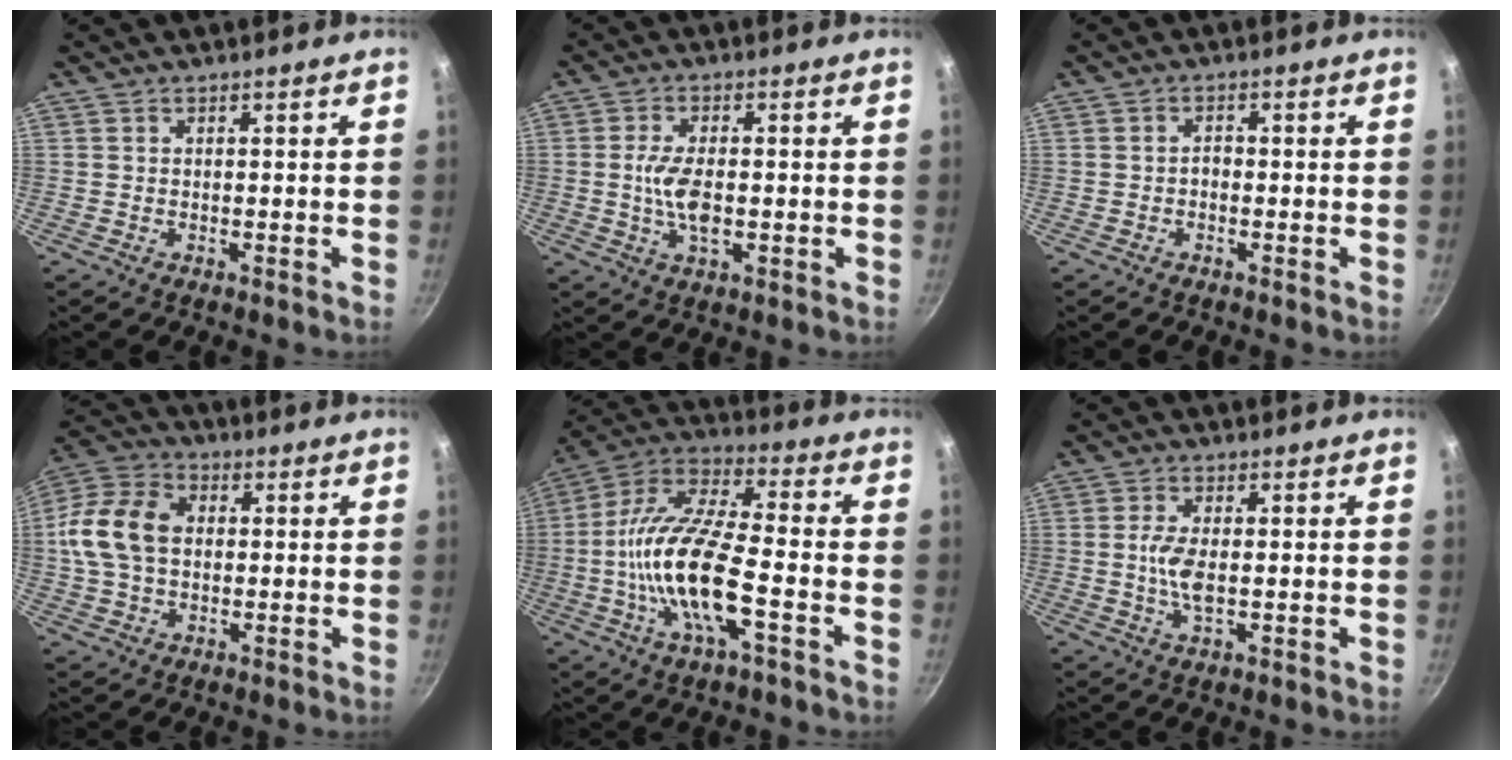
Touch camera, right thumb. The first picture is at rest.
{"total": 6.8, "force": [-0.6, 3.1, 6.0], "torque": [-0.118, -0.001, -0.014]}
{"total": 1.3, "force": [-0.6, 0.8, 0.8], "torque": [-0.009, 0.011, -0.010]}
{"total": 13.5, "force": [0.9, 9.6, 9.5], "torque": [-0.165, 0.024, 0.003]}
{"total": 18.5, "force": [-4.4, 6.1, 16.9], "torque": [-0.326, 0.037, -0.102]}
{"total": 5.4, "force": [-0.2, 2.3, 4.9], "torque": [-0.105, -0.002, -0.007]}